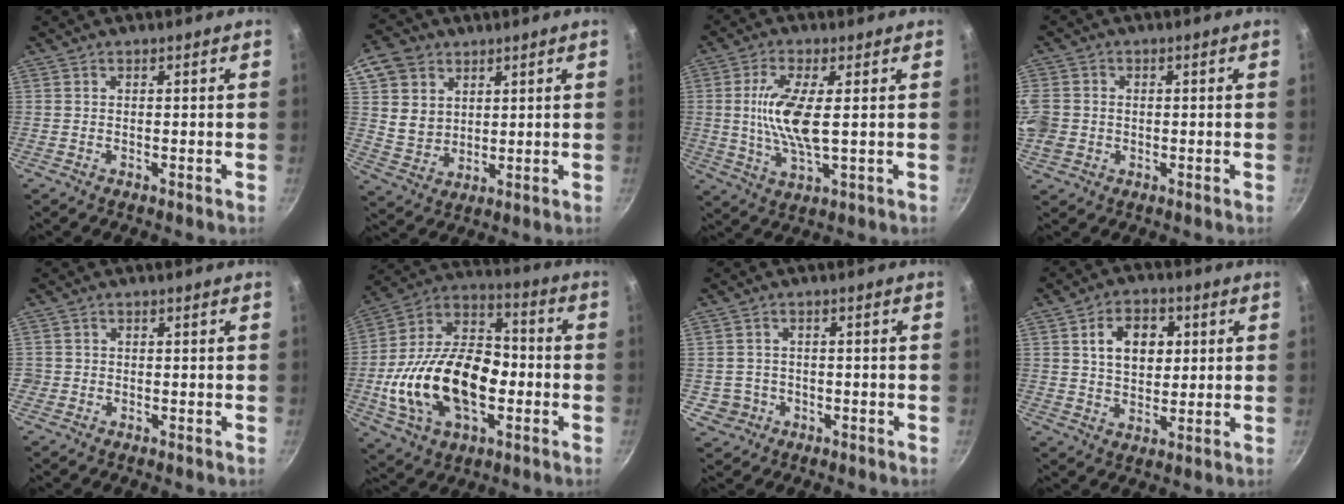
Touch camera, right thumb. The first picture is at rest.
{"total": 9.3, "force": [4.0, 7.6, 3.5], "torque": [-0.029, -0.017, 0.080]}
{"total": 10.3, "force": [1.0, 3.3, 9.7], "torque": [-0.201, -0.007, 0.020]}
{"total": 10.1, "force": [-0.4, 8.8, 4.9], "torque": [-0.127, 0.011, -0.007]}
{"total": 1.2, "force": [-0.3, 1.1, 0.1], "torque": [0.001, 0.004, -0.005]}
{"total": 25.0, "force": [-4.7, 15.4, 19.1], "torque": [-0.335, 0.044, -0.086]}
{"total": 4.1, "force": [-1.0, 3.9, 0.8], "torque": [0.002, 0.017, -0.004]}
{"total": 9.9, "force": [2.5, 6.9, 6.7], "torque": [-0.081, -0.001, 0.040]}